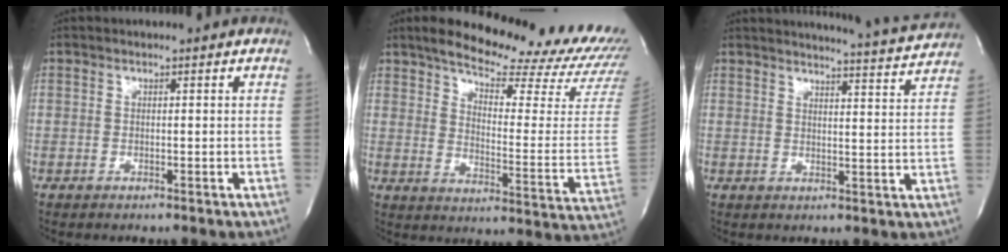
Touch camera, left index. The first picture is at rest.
{"total": 25.3, "force": [22.3, 3.3, 11.5], "torque": [-0.167, -0.090, 0.271]}
{"total": 10.4, "force": [10.2, -0.9, 1.6], "torque": [-0.031, -0.034, 0.117]}